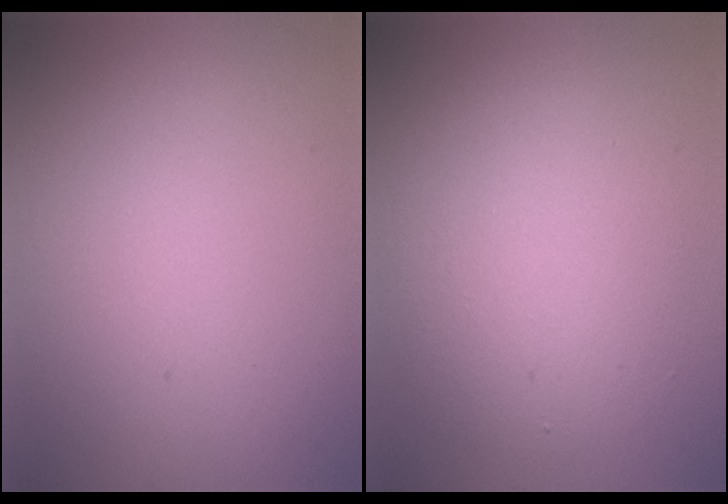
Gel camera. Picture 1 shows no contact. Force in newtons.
{"total": 5.1, "press": 5.1, "slide": 0.3}